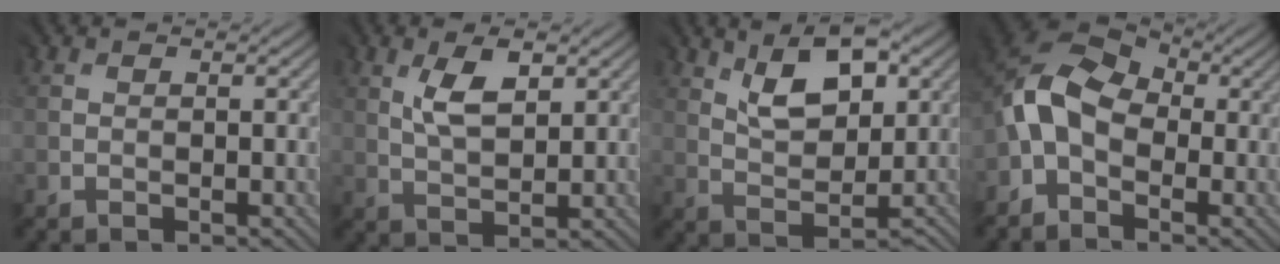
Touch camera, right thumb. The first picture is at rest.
{"total": 4.4, "force": [2.8, 2.1, 2.7], "torque": [-0.055, 0.002, 0.052]}
{"total": 6.6, "force": [4.2, 3.2, 4.0], "torque": [-0.067, 0.010, 0.074]}
{"total": 8.7, "force": [-0.6, 6.5, 5.8], "torque": [-0.136, 0.010, -0.033]}